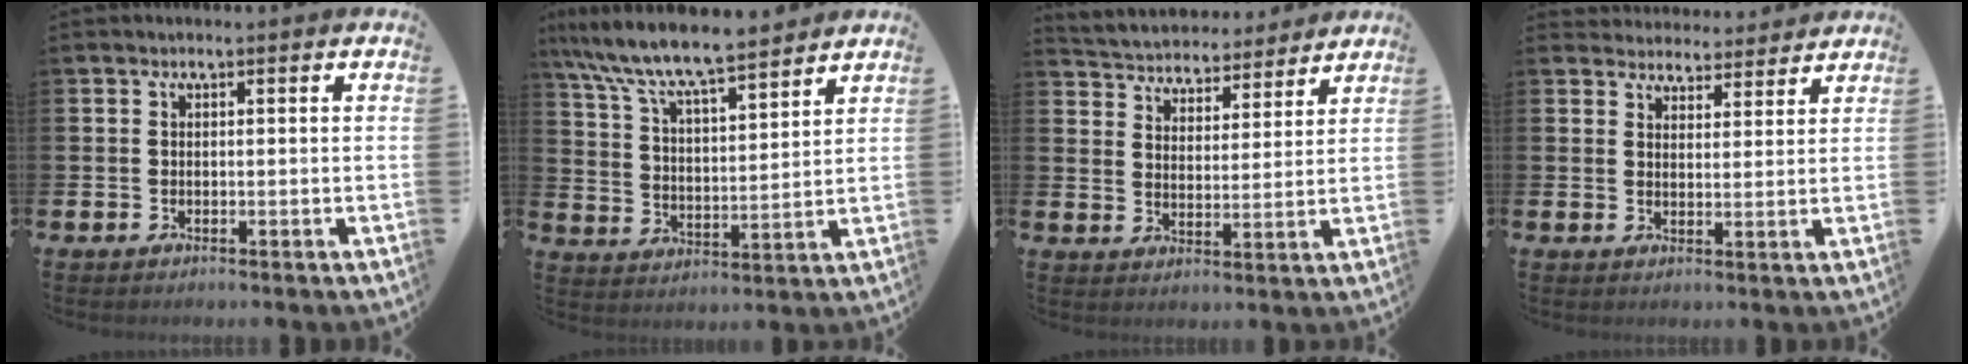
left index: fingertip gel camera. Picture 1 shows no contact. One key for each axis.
{"total": 9.1, "fx": 8.5, "fy": 0.8, "fz": 3.2, "tx": -0.101, "ty": -0.054, "tz": 0.148}
{"total": 4.8, "fx": 4.6, "fy": 1.2, "fz": -0.3, "tx": -0.023, "ty": -0.037, "tz": 0.080}
{"total": 4.0, "fx": 3.9, "fy": 1.1, "fz": -0.3, "tx": -0.006, "ty": -0.024, "tz": 0.069}